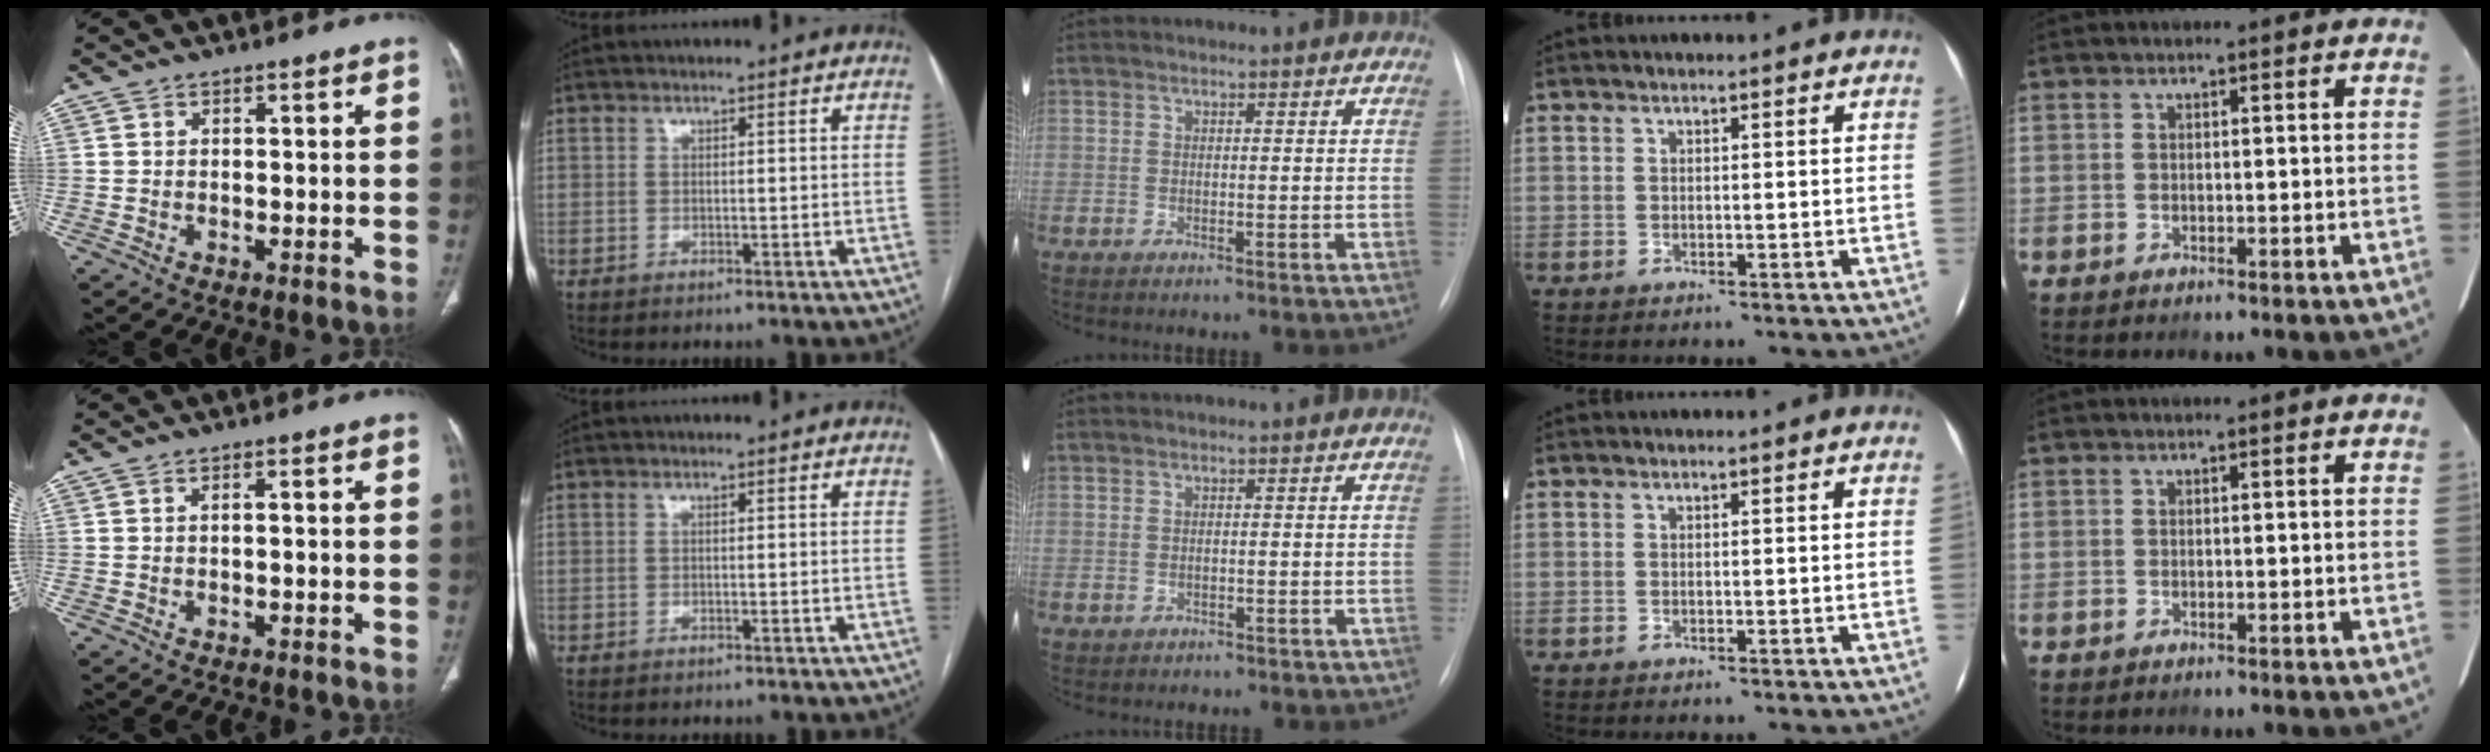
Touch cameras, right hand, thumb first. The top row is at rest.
{"thumb": {"total": 0.9, "force": [-0.1, 0.2, 0.8], "torque": [-0.019, 0.004, -0.002]}, "middle": {"total": 1.1, "force": [-0.7, 0.8, 0.4], "torque": [-0.013, 0.005, 0.001]}}